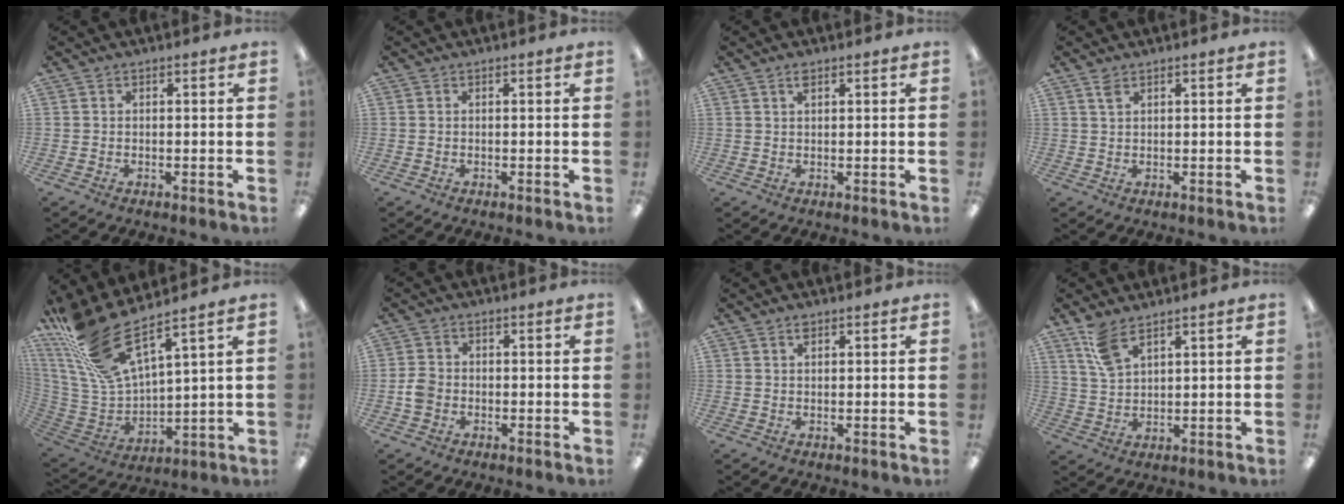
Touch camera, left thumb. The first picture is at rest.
{"total": 0.0}
{"total": 2.0, "force": [1.4, 0.7, 1.2], "torque": [-0.021, -0.001, 0.023]}
{"total": 2.0, "force": [1.5, 0.8, 1.1], "torque": [-0.018, -0.003, 0.025]}
{"total": 19.2, "force": [14.7, 4.8, 11.5], "torque": [-0.260, -0.107, 0.258]}
{"total": 3.5, "force": [-0.8, 2.9, 1.8], "torque": [-0.030, 0.008, -0.015]}
{"total": 1.6, "force": [1.1, 0.7, 1.0], "torque": [-0.015, -0.003, 0.019]}
{"total": 6.8, "force": [5.0, 2.8, 3.7], "torque": [-0.086, -0.014, 0.096]}